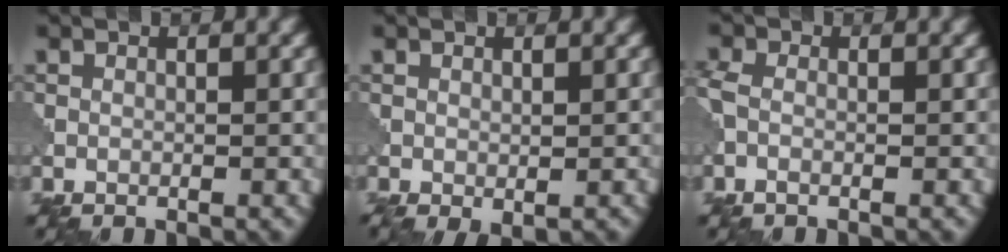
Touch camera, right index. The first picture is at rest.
{"total": 1.2, "force": [-0.3, 0.6, 1.0], "torque": [-0.022, -0.009, -0.001]}
{"total": 1.9, "force": [-0.5, 1.1, 1.5], "torque": [-0.039, 0.000, -0.019]}